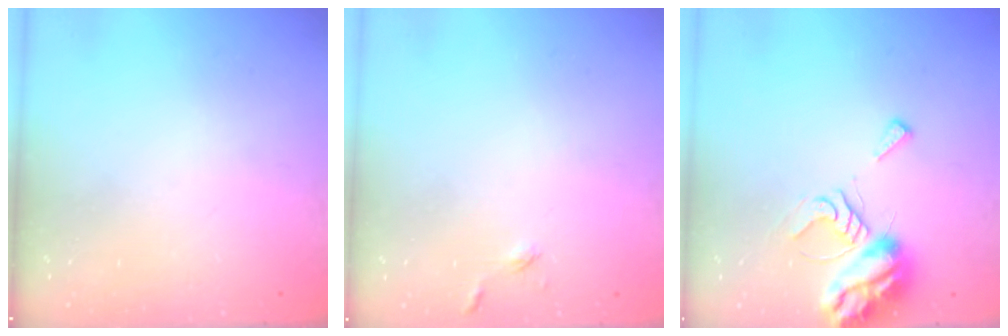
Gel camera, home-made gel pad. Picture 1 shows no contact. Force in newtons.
{"total": 3.2, "press": 3.2, "slide": 0.4}
{"total": 9.3, "press": 9.3, "slide": 0.9}